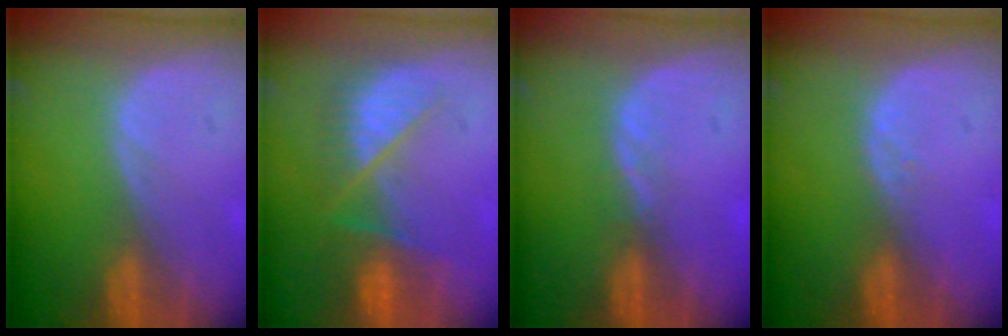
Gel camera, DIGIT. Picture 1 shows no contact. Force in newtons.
{"total": 7.4, "press": 7.2, "slide": 1.9}
{"total": 1.5, "press": 1.2, "slide": 0.8}
{"total": 1.1, "press": 0.8, "slide": 0.7}